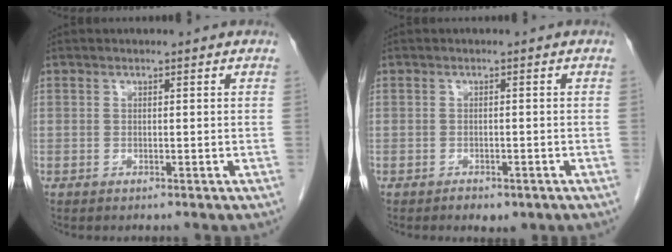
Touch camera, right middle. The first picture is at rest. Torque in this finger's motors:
{"motor_torque": [-0.15, 0.16, -0.05, 0.01]}